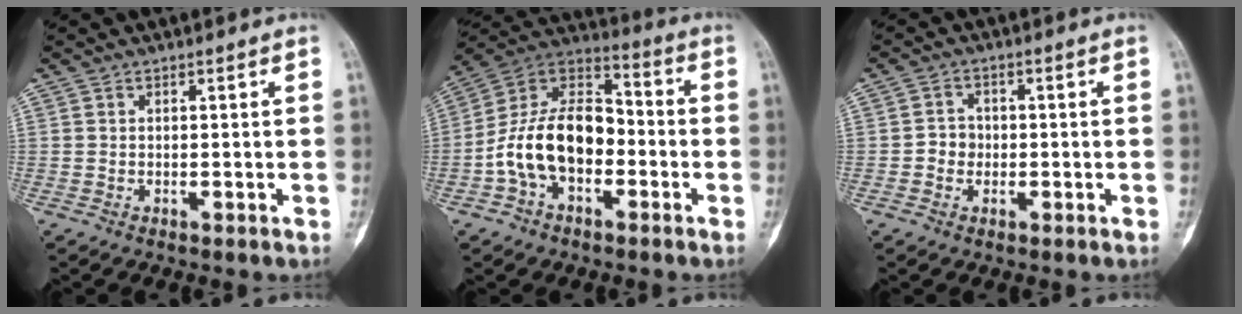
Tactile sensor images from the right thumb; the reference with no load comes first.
{"total": 16.5, "force": [-3.9, 10.4, 12.1], "torque": [-0.203, 0.055, -0.076]}
{"total": 3.2, "force": [-0.5, 2.9, 1.1], "torque": [0.003, 0.010, -0.017]}